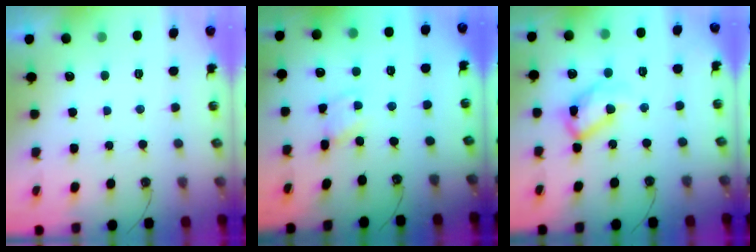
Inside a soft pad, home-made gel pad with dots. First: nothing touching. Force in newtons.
{"total": 1.4, "press": 1.4, "slide": 0.1}
{"total": 13.8, "press": 13.8, "slide": 0.7}